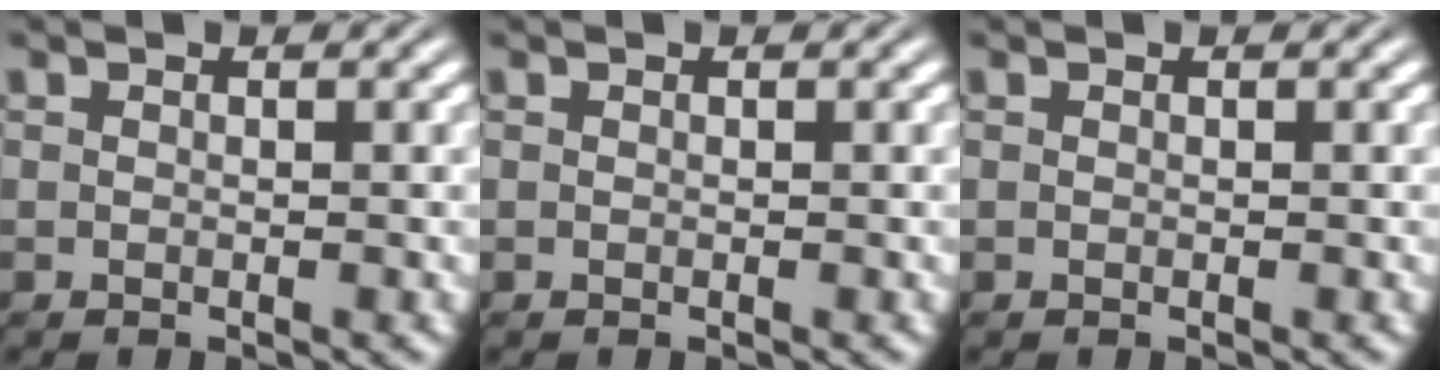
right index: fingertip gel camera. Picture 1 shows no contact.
{"total": 0.0}
{"total": 0.0}